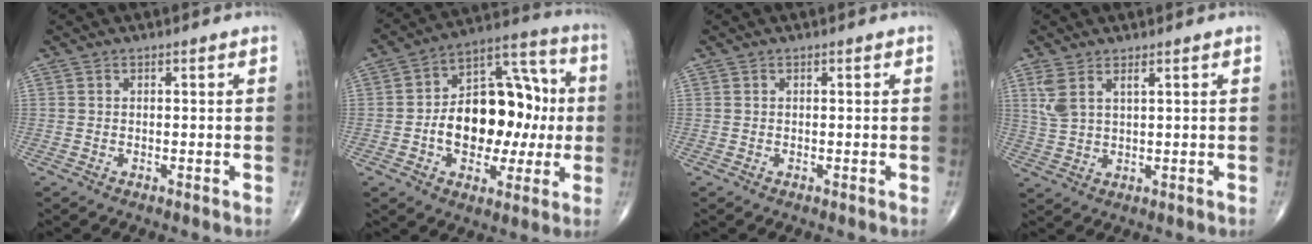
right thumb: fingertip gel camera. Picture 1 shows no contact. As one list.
[{"total": 20.1, "force": [-1.2, 12.7, 15.5], "torque": [-0.195, 0.041, -0.016]}, {"total": 0.0}, {"total": 4.9, "force": [2.4, 1.8, 3.8], "torque": [-0.088, -0.005, 0.060]}]